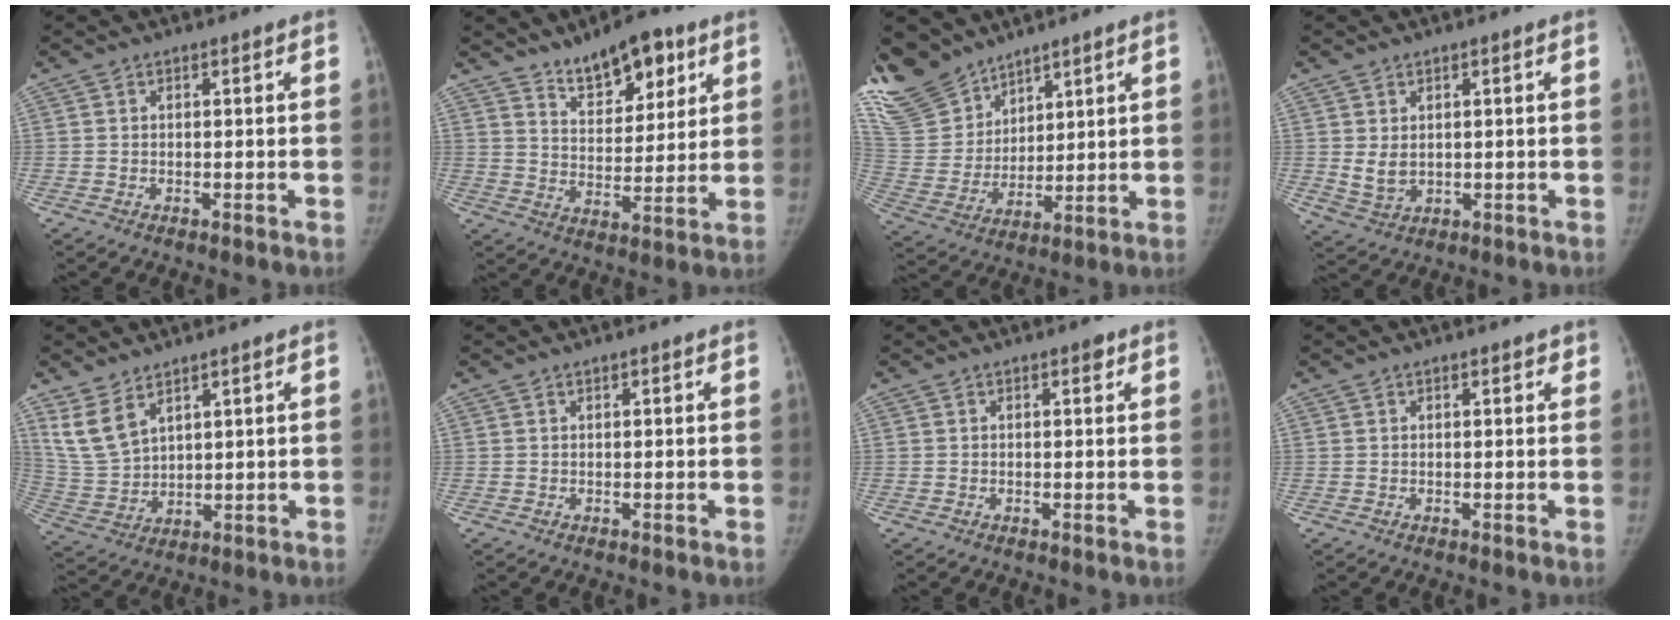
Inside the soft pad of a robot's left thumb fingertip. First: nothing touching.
{"total": 11.5, "force": [7.6, 5.2, 6.8], "torque": [-0.075, -0.045, 0.128]}
{"total": 16.6, "force": [13.5, 8.5, 4.6], "torque": [-0.085, -0.048, 0.282]}
{"total": 3.5, "force": [0.6, 2.7, 2.2], "torque": [-0.034, -0.012, 0.024]}
{"total": 7.6, "force": [5.1, 3.8, 4.1], "torque": [-0.077, -0.023, 0.122]}
{"total": 0.0}
{"total": 1.1, "force": [0.6, 0.5, 0.7], "torque": [-0.005, -0.001, 0.006]}
{"total": 0.8, "force": [0.7, 0.4, 0.2], "torque": [0.006, -0.004, 0.005]}